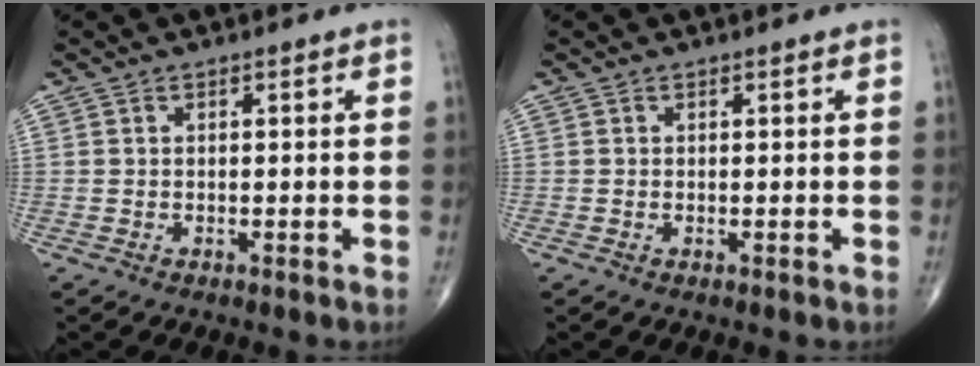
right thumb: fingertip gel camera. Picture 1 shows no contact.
{"total": 0.0}